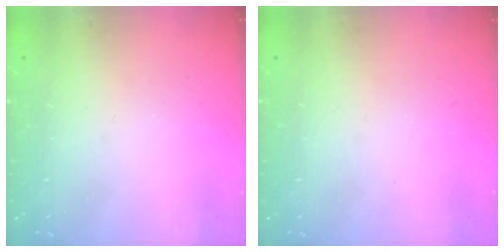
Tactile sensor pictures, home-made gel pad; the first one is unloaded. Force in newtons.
{"total": 0.0}